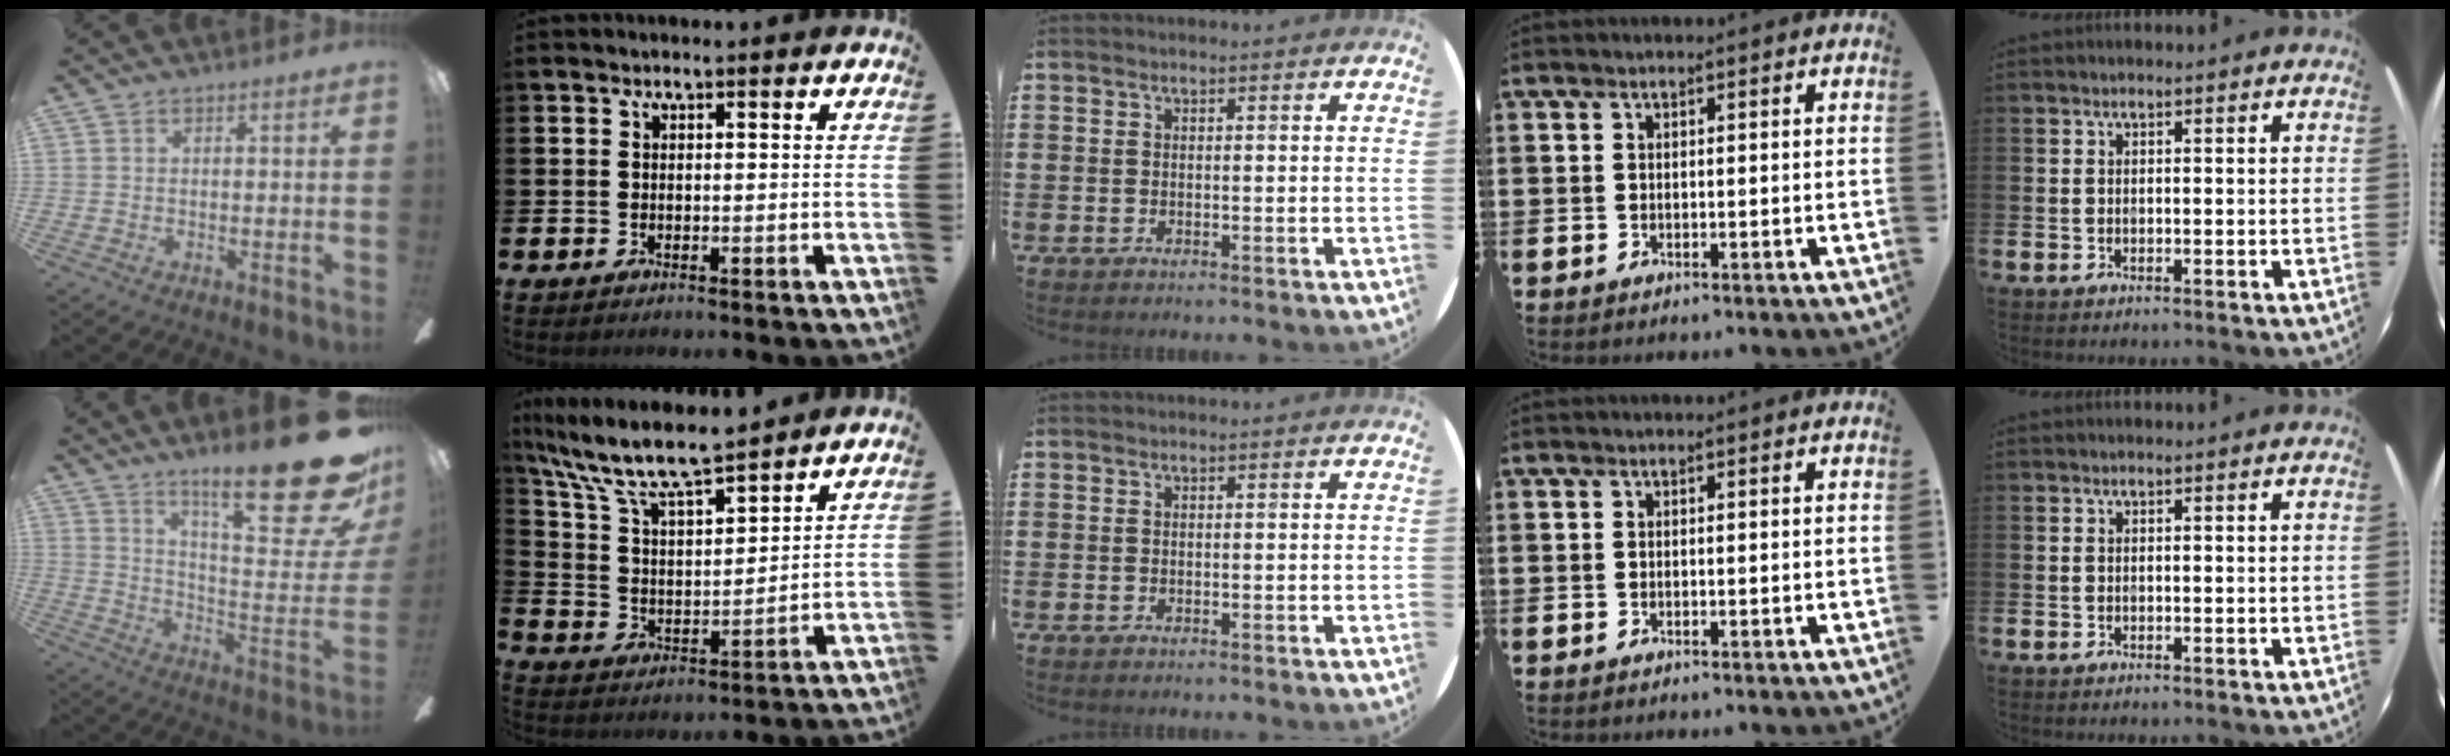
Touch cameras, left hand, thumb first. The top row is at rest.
{"thumb": {"total": 26.2, "force": [16.8, 5.8, 19.2], "torque": [-0.276, -0.120, 0.274]}, "index": {"total": 10.0, "force": [9.0, 1.7, 4.0], "torque": [-0.121, -0.053, 0.157]}}